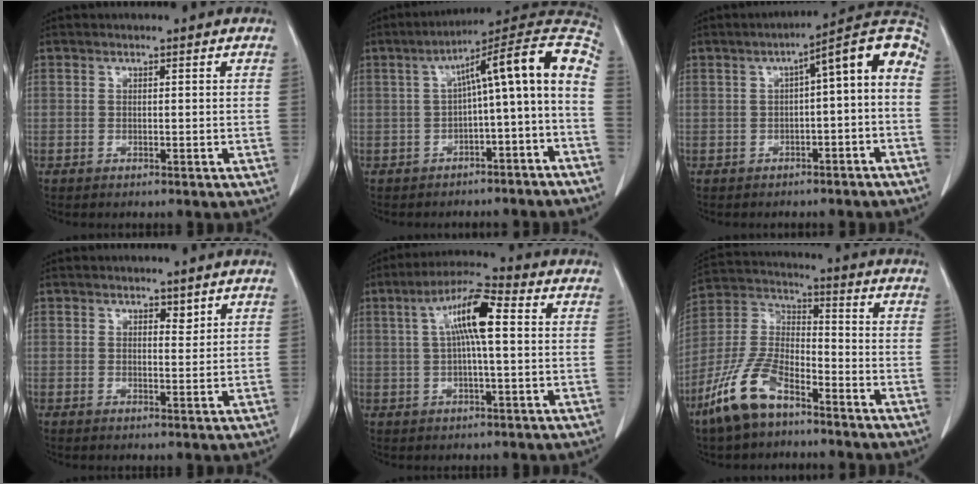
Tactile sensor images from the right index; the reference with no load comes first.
{"total": 14.0, "force": [-1.8, 1.3, 13.8], "torque": [-0.192, 0.050, -0.028]}
{"total": 10.3, "force": [-0.6, 2.1, 10.0], "torque": [-0.134, 0.042, -0.011]}
{"total": 1.5, "force": [1.1, 0.7, 0.8], "torque": [-0.009, -0.006, 0.015]}
{"total": 9.0, "force": [1.6, 1.2, 8.8], "torque": [-0.167, 0.022, 0.025]}
{"total": 12.2, "force": [-8.2, 4.4, 7.9], "torque": [-0.182, -0.004, -0.163]}